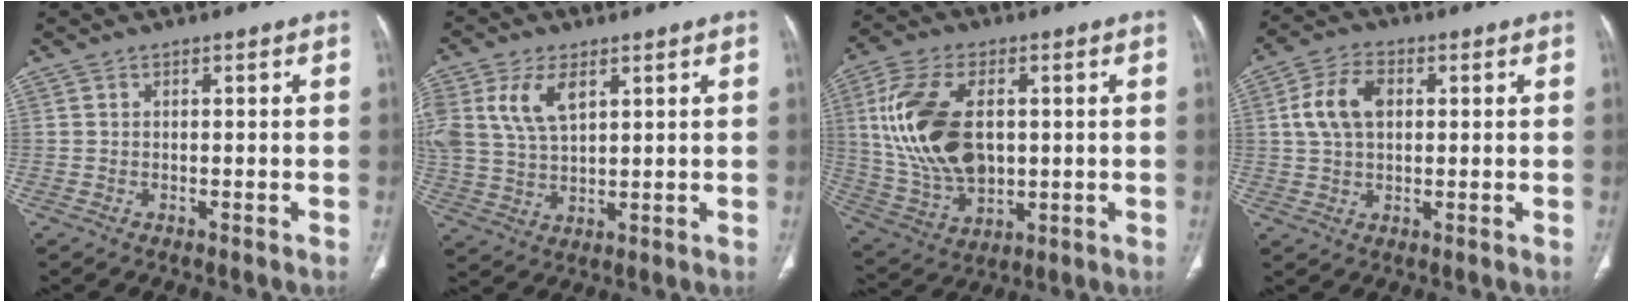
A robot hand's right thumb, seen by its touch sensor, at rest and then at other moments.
{"total": 10.2, "force": [4.1, 5.7, 7.4], "torque": [-0.154, -0.003, 0.089]}
{"total": 18.6, "force": [2.4, 11.2, 14.6], "torque": [-0.288, -0.007, 0.058]}
{"total": 8.5, "force": [1.7, 5.5, 6.2], "torque": [-0.118, 0.012, 0.030]}